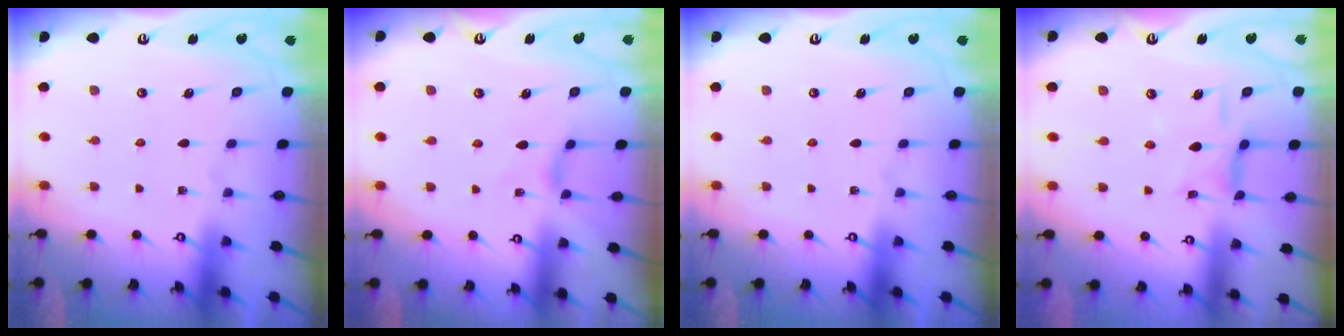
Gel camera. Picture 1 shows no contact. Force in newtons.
{"total": 2.3, "press": 2.3, "slide": 0.5}
{"total": 0.0}
{"total": 6.5, "press": 6.5, "slide": 0.4}